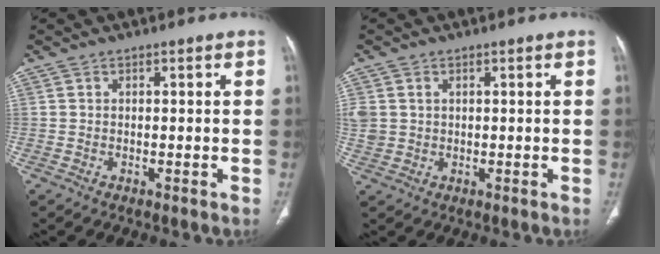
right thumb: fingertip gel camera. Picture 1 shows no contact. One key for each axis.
{"total": 5.6, "fx": 1.2, "fy": 4.7, "fz": 2.8, "tx": -0.083, "ty": 0.002, "tz": 0.034}